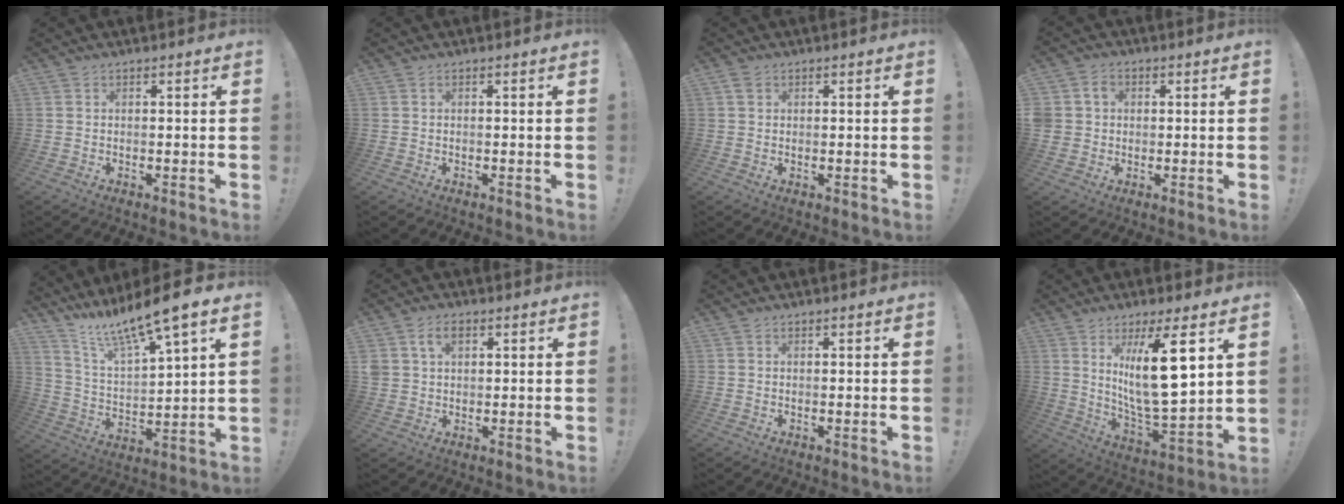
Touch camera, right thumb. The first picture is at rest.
{"total": 0.0}
{"total": 1.5, "force": [0.8, 1.3, 0.4], "torque": [-0.009, 0.003, 0.015]}
{"total": 4.8, "force": [0.7, 4.4, 1.6], "torque": [-0.026, 0.011, 0.017]}
{"total": 13.1, "force": [11.3, 0.8, 6.5], "torque": [-0.132, -0.089, 0.189]}
{"total": 5.4, "force": [2.4, 3.7, 3.2], "torque": [-0.059, 0.005, 0.046]}
{"total": 0.0}
{"total": 17.6, "force": [6.6, 3.9, 15.8], "torque": [-0.281, -0.048, 0.092]}